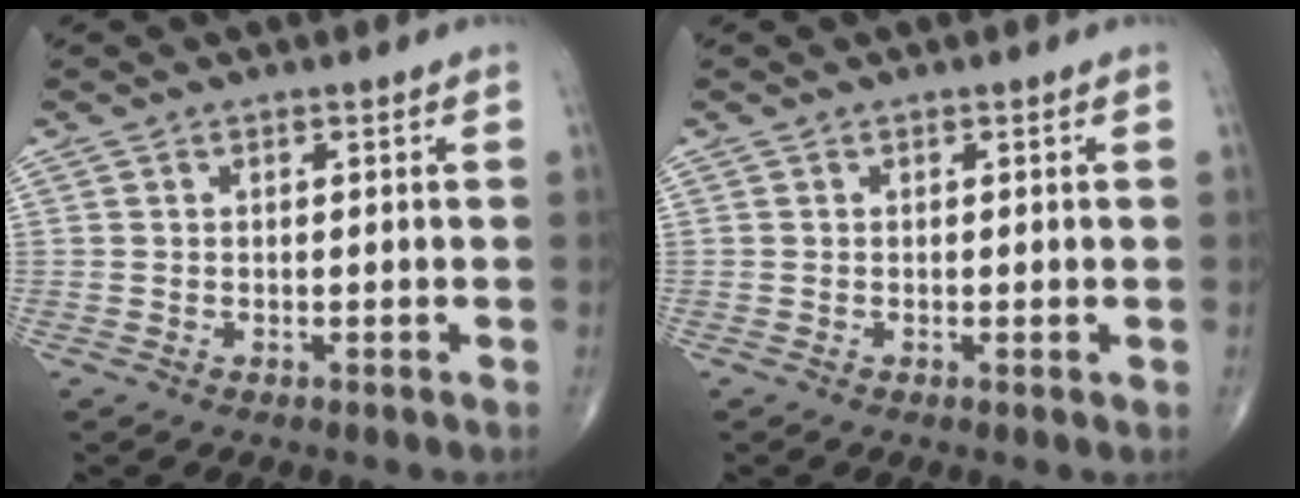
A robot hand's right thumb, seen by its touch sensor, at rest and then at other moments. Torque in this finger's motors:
{"motor_torque": [-0.10, -0.11, 0.04, 0.08, -0.01]}